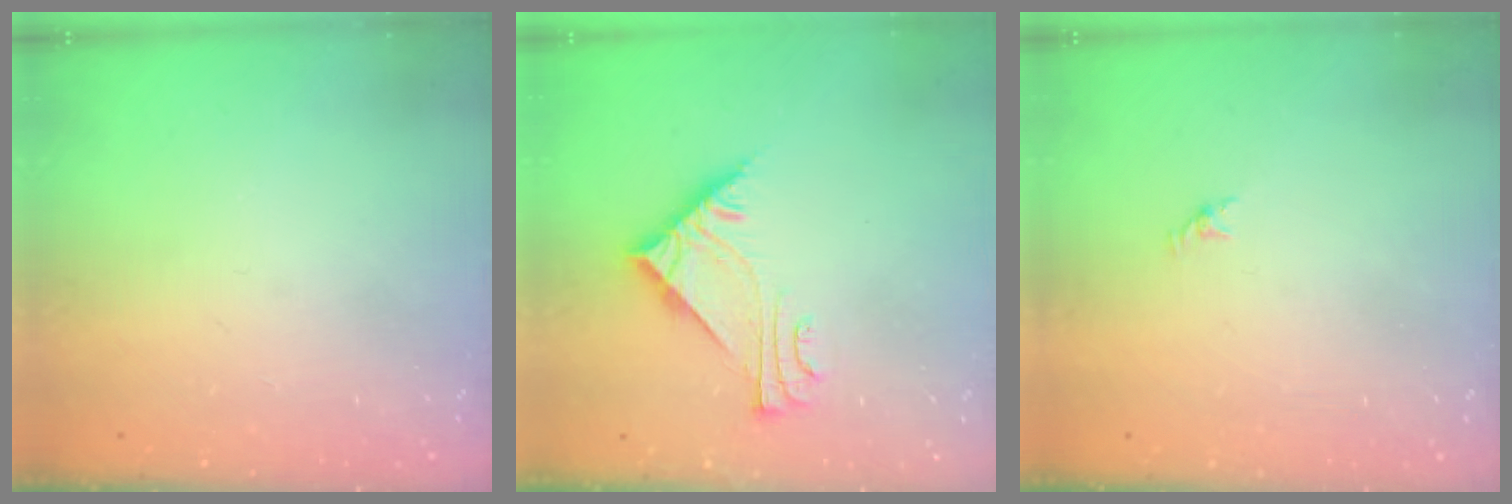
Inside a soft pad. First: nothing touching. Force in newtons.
{"total": 7.0, "press": 7.0, "slide": 0.2}
{"total": 0.5, "press": 0.3, "slide": 0.4}